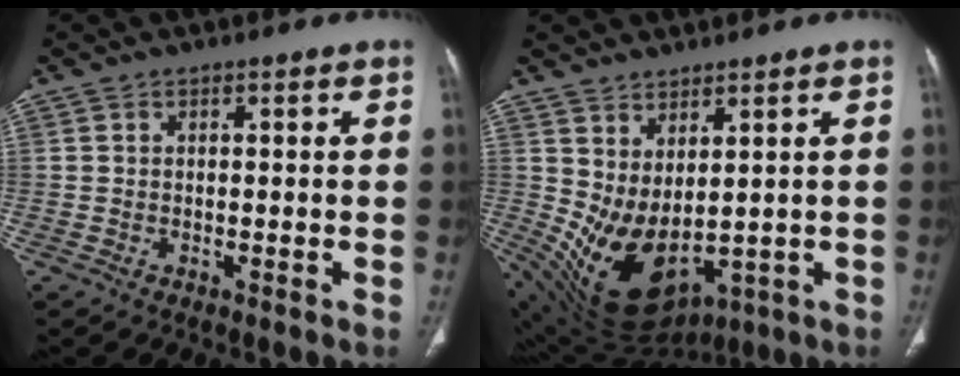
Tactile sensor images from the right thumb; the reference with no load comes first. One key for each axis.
{"total": 13.7, "fx": 0.9, "fy": 7.2, "fz": 11.6, "tx": -0.204, "ty": -0.032, "tz": 0.056}